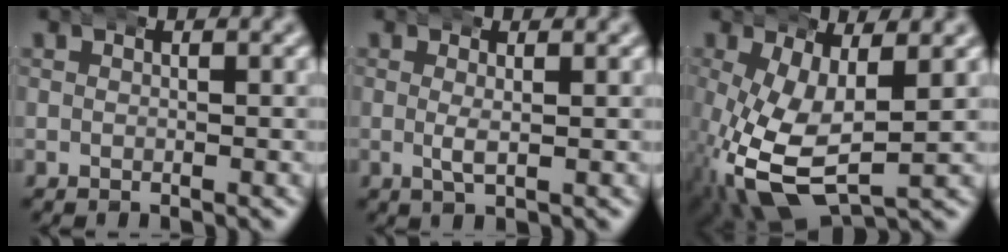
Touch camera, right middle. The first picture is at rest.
{"total": 1.3, "force": [0.1, 0.0, 1.3], "torque": [-0.033, -0.014, 0.010]}
{"total": 9.7, "force": [-2.3, 5.6, 7.6], "torque": [-0.178, -0.061, 0.003]}